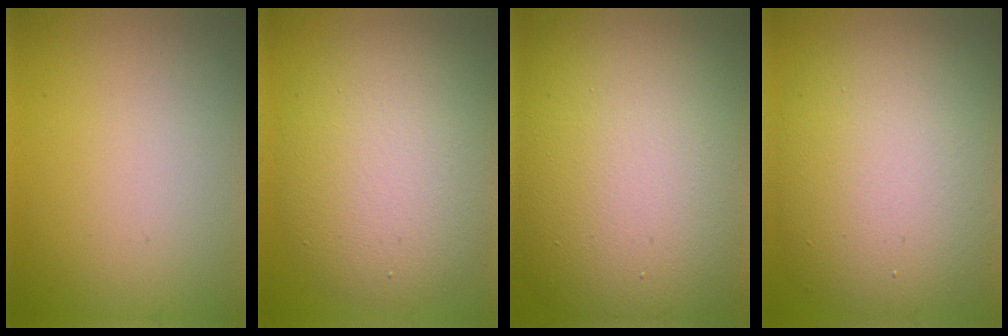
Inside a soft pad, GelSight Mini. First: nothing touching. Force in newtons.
{"total": 8.6, "press": 8.5, "slide": 0.6}
{"total": 18.0, "press": 18.0, "slide": 0.8}
{"total": 11.7, "press": 11.6, "slide": 1.1}